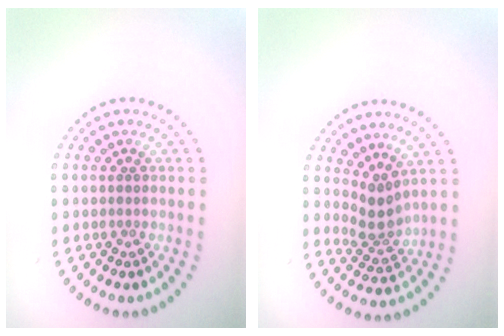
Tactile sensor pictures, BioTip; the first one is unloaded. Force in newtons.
{"total": 2.6, "press": 1.8, "slide": 1.8}